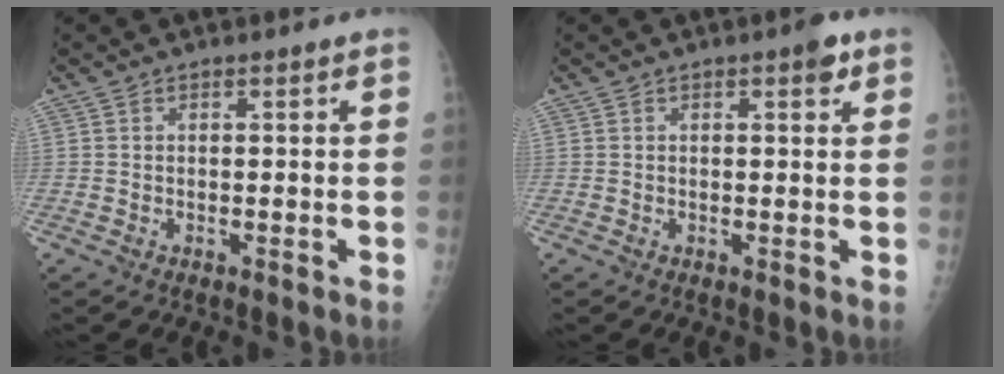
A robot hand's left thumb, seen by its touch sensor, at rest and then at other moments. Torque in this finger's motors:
{"motor_torque": [0.27, 0.21, 0.36, -0.12, 0.03]}